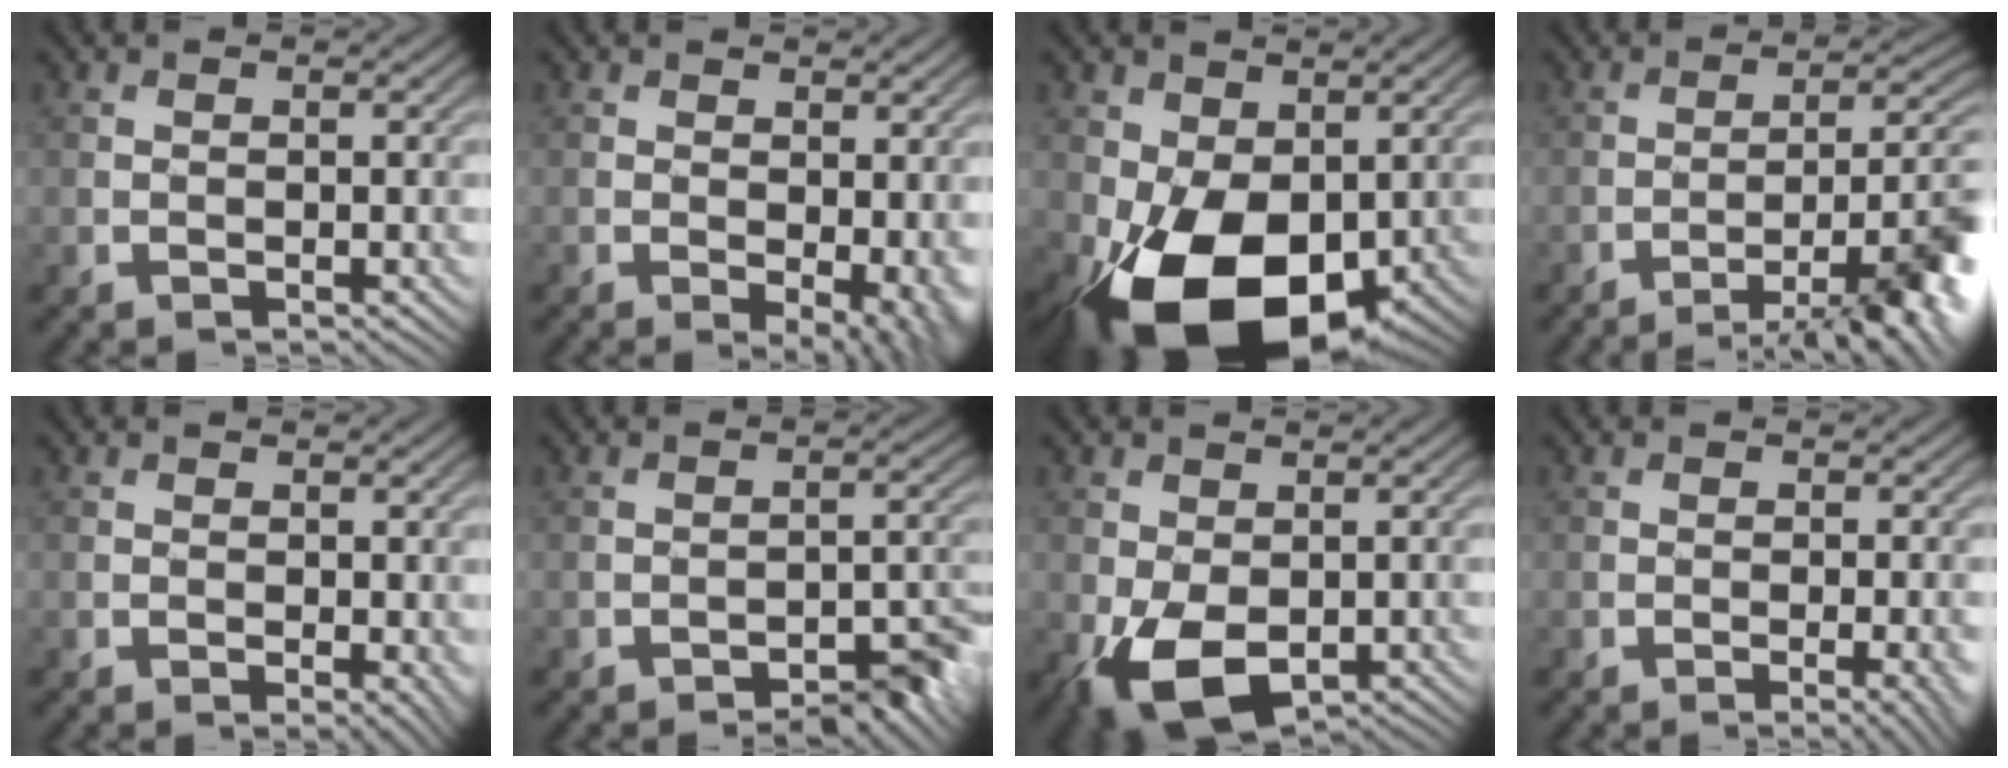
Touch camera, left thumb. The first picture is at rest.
{"total": 4.6, "force": [-0.9, 2.3, 3.9], "torque": [-0.051, -0.017, -0.001]}
{"total": 13.8, "force": [-3.7, 8.2, 10.4], "torque": [-0.192, -0.026, -0.063]}
{"total": 9.3, "force": [-5.0, 2.0, 7.6], "torque": [-0.109, 0.008, -0.073]}
{"total": 2.1, "force": [-0.4, 1.2, 1.7], "torque": [-0.018, -0.013, 0.002]}
{"total": 4.5, "force": [-3.3, 1.3, 2.7], "torque": [-0.031, 0.007, -0.049]}
{"total": 7.0, "force": [-2.3, 4.2, 5.1], "torque": [-0.116, -0.014, -0.045]}
{"total": 2.7, "force": [-1.3, 0.4, 2.4], "torque": [-0.032, -0.004, -0.011]}